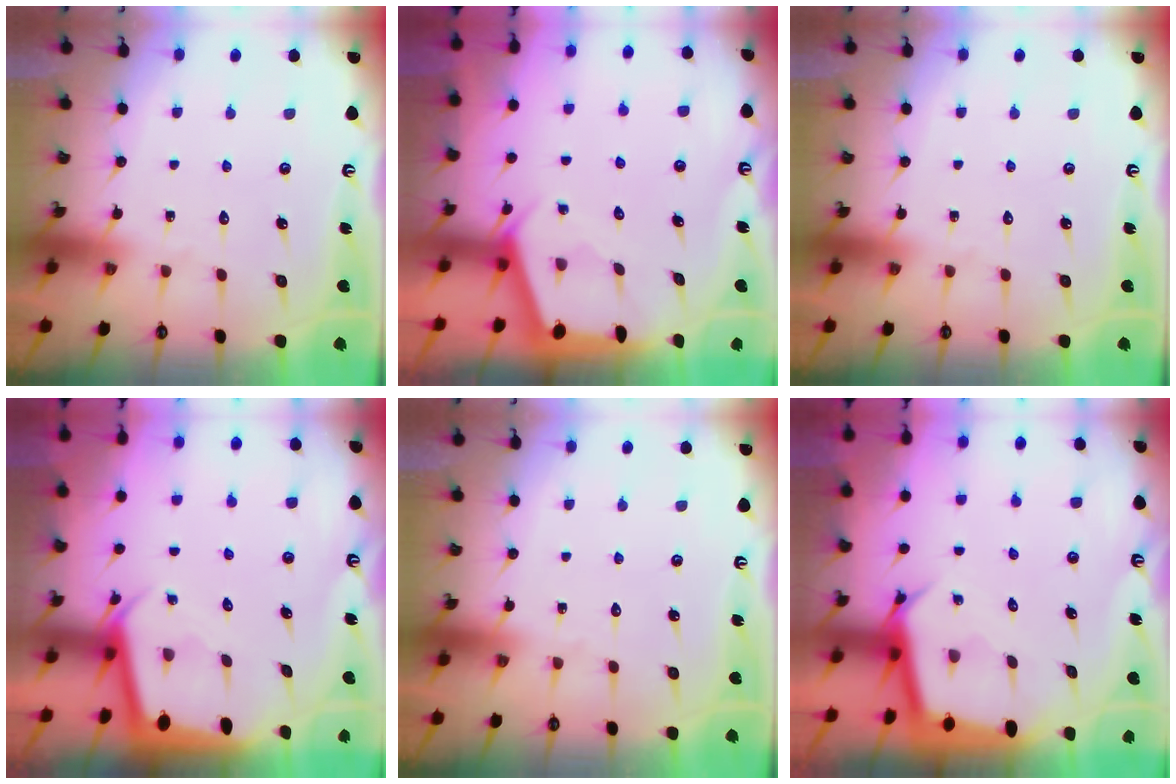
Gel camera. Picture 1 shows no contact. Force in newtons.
{"total": 2.4, "press": 2.4, "slide": 0.3}
{"total": 0.0}
{"total": 2.2, "press": 2.2, "slide": 0.1}
{"total": 0.0}
{"total": 4.0, "press": 4.0, "slide": 0.2}